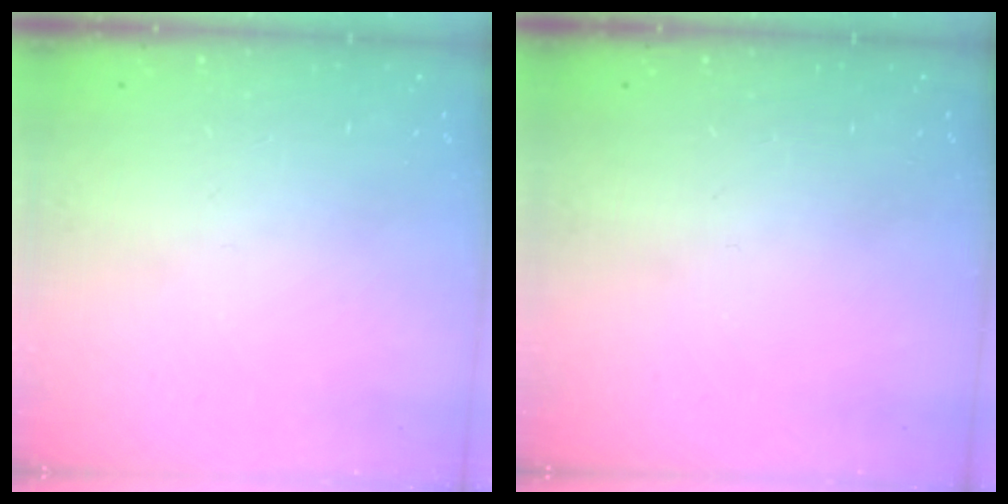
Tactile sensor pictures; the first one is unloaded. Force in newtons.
{"total": 0.0}